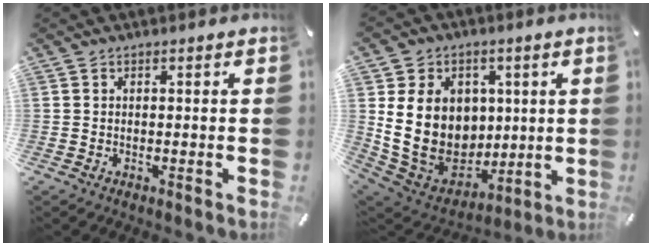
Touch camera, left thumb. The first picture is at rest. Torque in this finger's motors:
{"motor_torque": [2.15, 2.15, 2.13, -0.63, 0.40]}